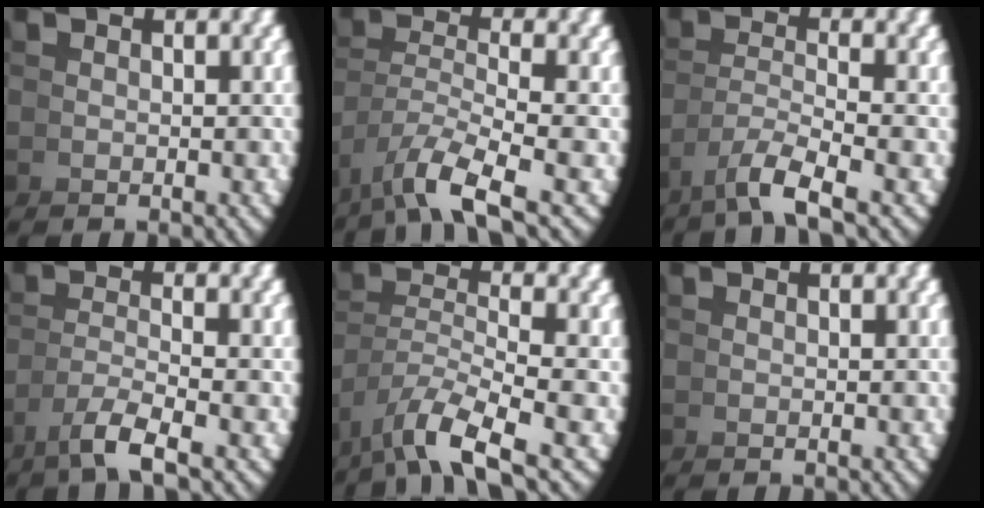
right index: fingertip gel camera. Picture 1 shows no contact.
{"total": 4.6, "force": [-1.5, 1.8, 4.0], "torque": [-0.077, -0.024, -0.008]}
{"total": 3.4, "force": [-1.8, 0.5, 2.9], "torque": [-0.057, -0.015, -0.020]}
{"total": 3.2, "force": [-1.6, -0.3, 2.7], "torque": [-0.049, -0.008, -0.019]}
{"total": 4.9, "force": [-2.2, 1.9, 3.9], "torque": [-0.071, -0.021, -0.020]}
{"total": 0.0}